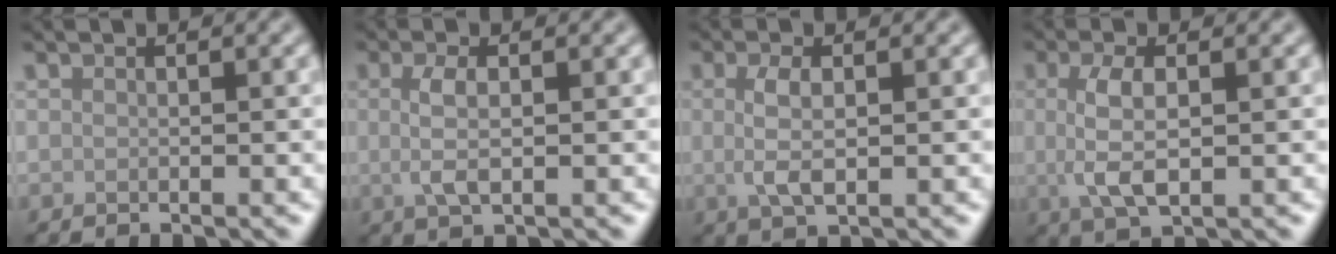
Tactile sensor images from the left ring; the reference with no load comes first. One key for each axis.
{"total": 2.7, "fx": 0.2, "fy": 1.0, "fz": 2.5, "tx": -0.055, "ty": -0.001, "tz": 0.001}
{"total": 2.9, "fx": 0.2, "fy": 1.1, "fz": 2.7, "tx": -0.061, "ty": -0.002, "tz": 0.002}
{"total": 4.0, "fx": 0.2, "fy": 1.5, "fz": 3.7, "tx": -0.081, "ty": -0.001, "tz": 0.003}